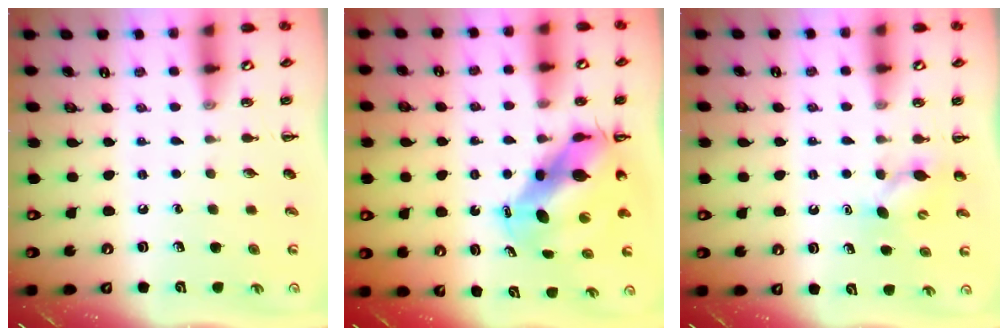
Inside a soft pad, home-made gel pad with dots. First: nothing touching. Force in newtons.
{"total": 10.0, "press": 9.7, "slide": 2.7}
{"total": 4.6, "press": 4.5, "slide": 0.9}